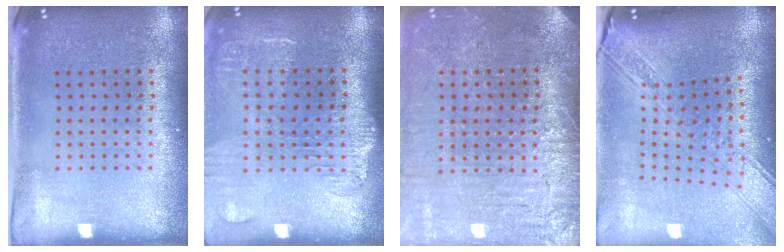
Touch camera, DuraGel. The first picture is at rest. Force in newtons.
{"total": 1.9, "press": 1.6, "slide": 1.1}
{"total": 4.0, "press": 3.5, "slide": 2.0}
{"total": 3.3, "press": 2.4, "slide": 2.2}